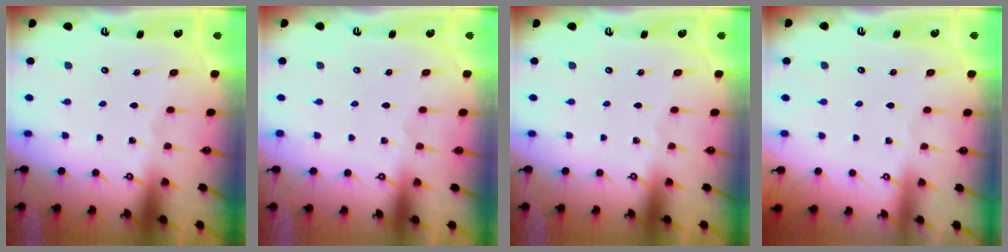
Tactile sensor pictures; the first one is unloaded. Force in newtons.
{"total": 3.8, "press": 3.8, "slide": 0.1}
{"total": 0.0}
{"total": 3.9, "press": 3.9, "slide": 0.0}